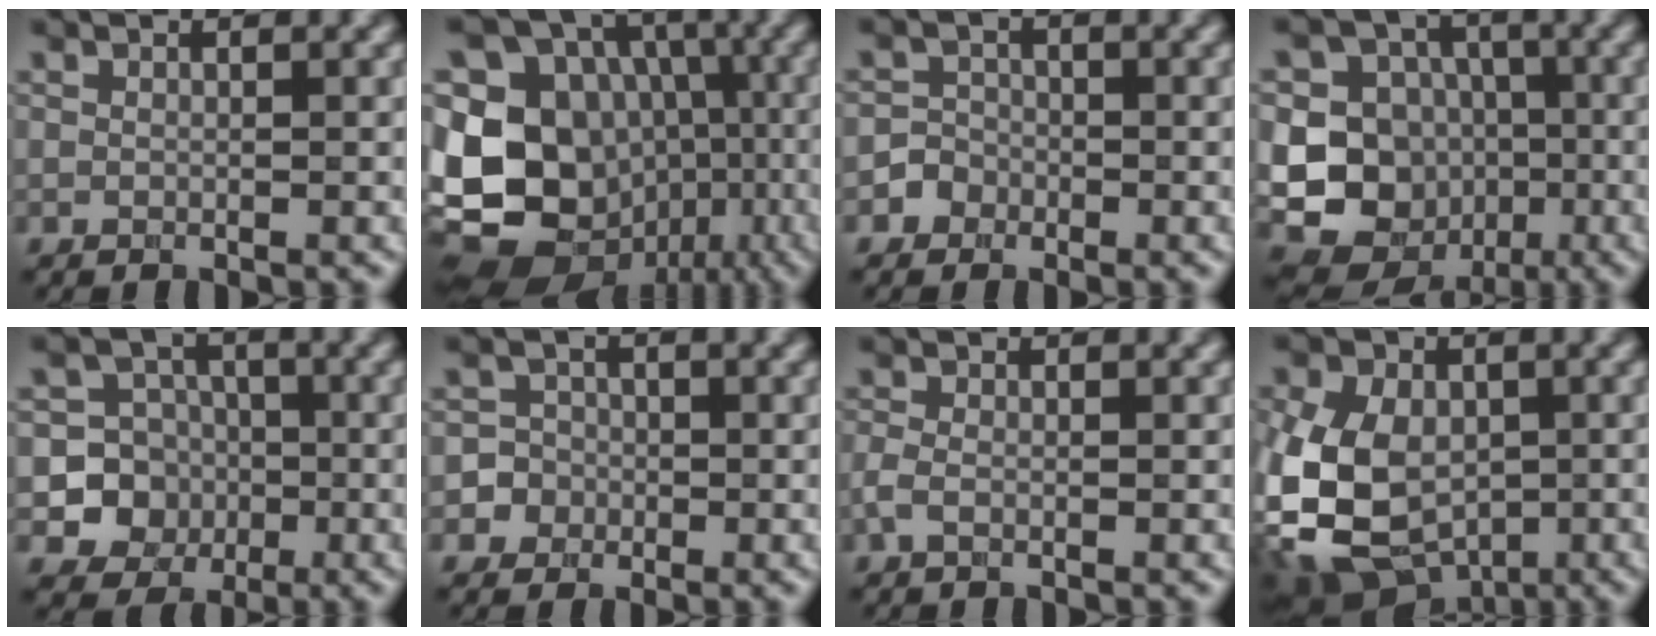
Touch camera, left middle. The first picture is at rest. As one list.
[{"total": 17.1, "force": [-3.8, 15.0, 7.4], "torque": [-0.165, 0.004, -0.058]}, {"total": 1.5, "force": [-1.1, 1.0, -0.5], "torque": [0.015, 0.007, -0.014]}, {"total": 16.1, "force": [-3.0, 15.3, 4.3], "torque": [-0.112, -0.011, -0.058]}, {"total": 7.5, "force": [-2.2, 7.1, 1.0], "torque": [-0.009, 0.004, -0.055]}, {"total": 2.7, "force": [-1.4, 2.3, -0.2], "torque": [0.026, 0.005, -0.022]}, {"total": 1.2, "force": [-0.9, 0.4, 0.7], "torque": [-0.028, 0.000, -0.015]}, {"total": 12.4, "force": [-2.9, 9.4, 7.5], "torque": [-0.158, -0.011, -0.061]}]